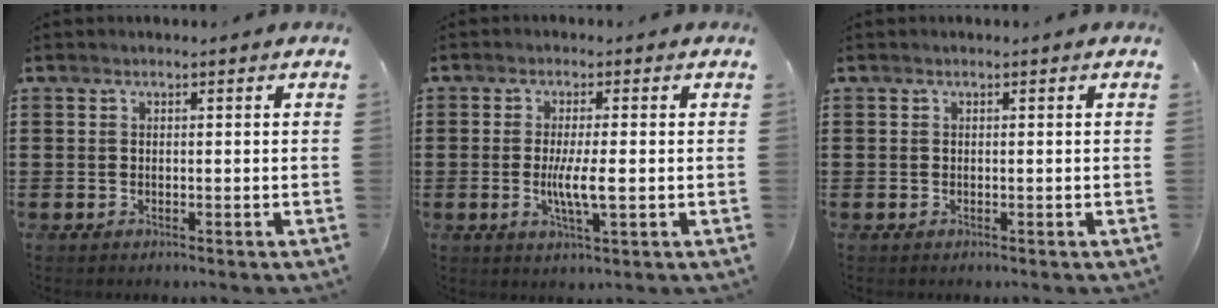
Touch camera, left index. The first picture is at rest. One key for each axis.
{"total": 5.1, "fx": -0.4, "fy": 0.7, "fz": 5.0, "tx": -0.101, "ty": -0.008, "tz": -0.013}
{"total": 0.0}